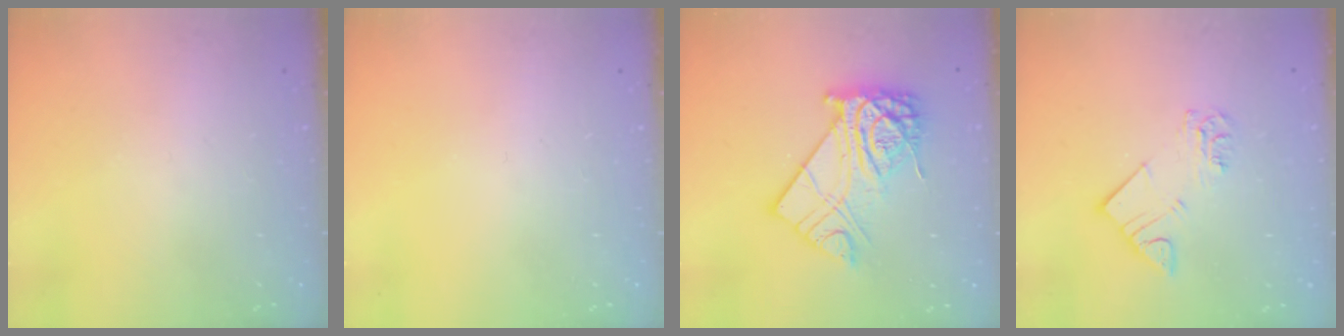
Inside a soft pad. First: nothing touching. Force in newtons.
{"total": 0.0}
{"total": 15.8, "press": 15.7, "slide": 1.3}
{"total": 5.9, "press": 5.9, "slide": 0.4}